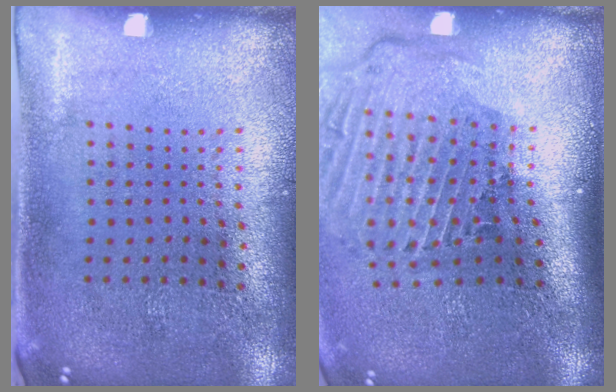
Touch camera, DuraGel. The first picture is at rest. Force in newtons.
{"total": 2.9, "press": 2.0, "slide": 2.1}